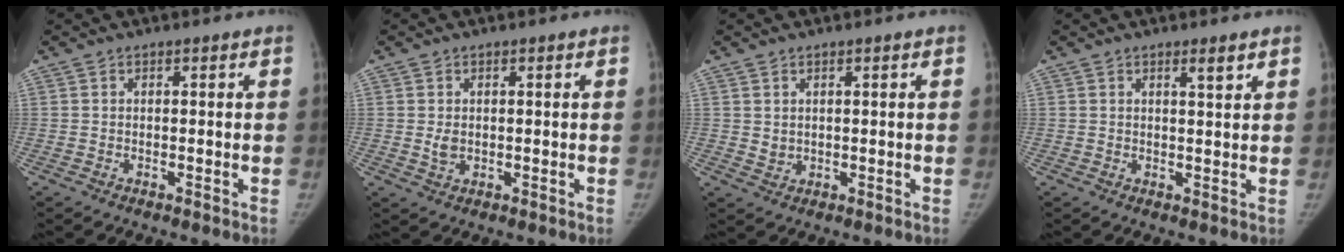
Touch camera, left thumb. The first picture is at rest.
{"total": 1.9, "force": [0.2, 1.4, 1.3], "torque": [-0.015, -0.004, 0.008]}
{"total": 1.8, "force": [0.9, 1.2, 0.9], "torque": [-0.007, -0.008, 0.022]}
{"total": 2.2, "force": [1.5, 0.3, 1.6], "torque": [-0.021, -0.011, 0.024]}